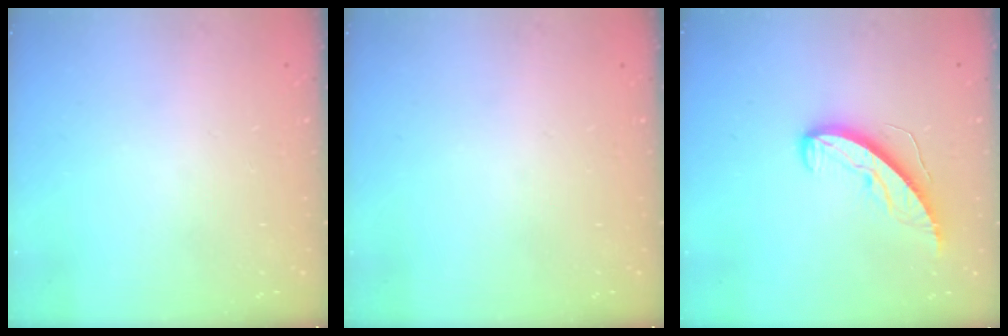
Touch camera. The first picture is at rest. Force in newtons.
{"total": 0.0}
{"total": 8.8, "press": 8.8, "slide": 0.8}